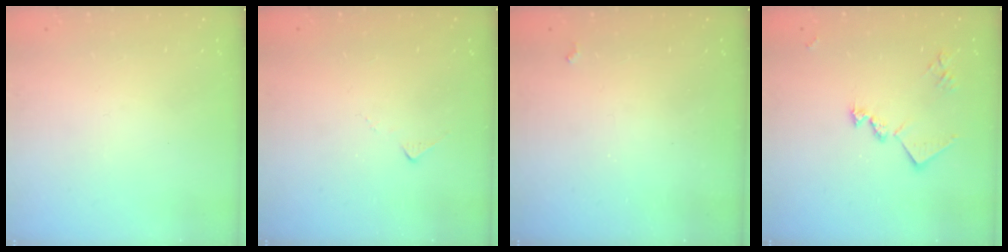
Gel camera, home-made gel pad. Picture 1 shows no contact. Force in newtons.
{"total": 5.1, "press": 5.1, "slide": 0.7}
{"total": 3.7, "press": 3.6, "slide": 0.7}
{"total": 13.0, "press": 13.0, "slide": 0.3}